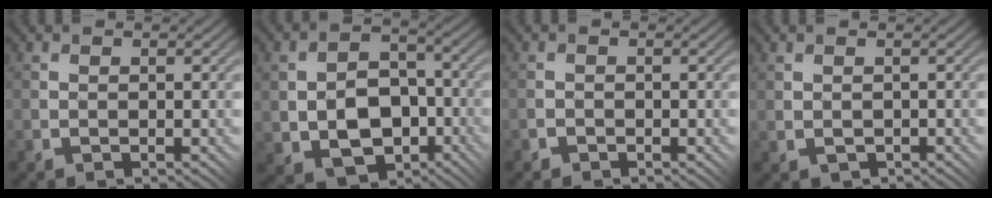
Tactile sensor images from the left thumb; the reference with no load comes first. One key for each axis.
{"total": 10.5, "fx": -3.0, "fy": 7.4, "fz": 6.8, "tx": -0.145, "ty": -0.024, "tz": -0.047}
{"total": 0.9, "fx": -0.8, "fy": 0.4, "fz": -0.3, "tx": 0.009, "ty": 0.006, "tz": -0.014}
{"total": 1.2, "fx": -0.2, "fy": 0.9, "fz": 0.6, "tx": -0.018, "ty": -0.006, "tz": -0.001}